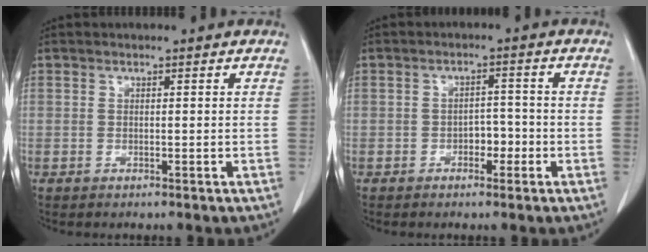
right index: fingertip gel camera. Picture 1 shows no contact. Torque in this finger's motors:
{"motor_torque": [0.34, -0.36, 0.18, 0.02]}